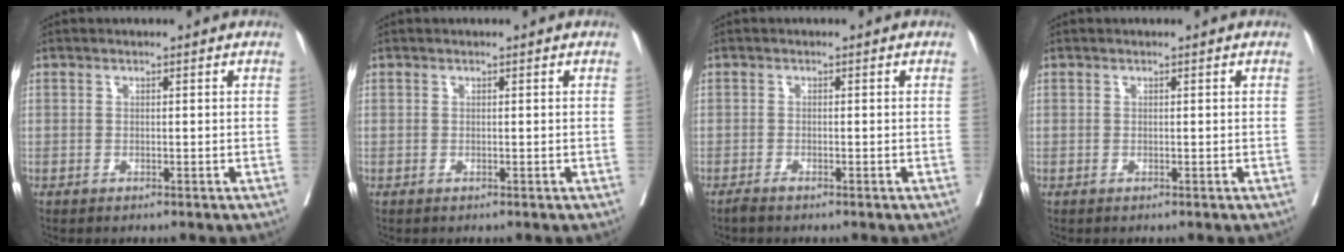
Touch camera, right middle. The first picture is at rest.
{"total": 0.0}
{"total": 1.0, "force": [-0.9, 0.0, 0.5], "torque": [-0.014, -0.003, -0.017]}
{"total": 0.0}